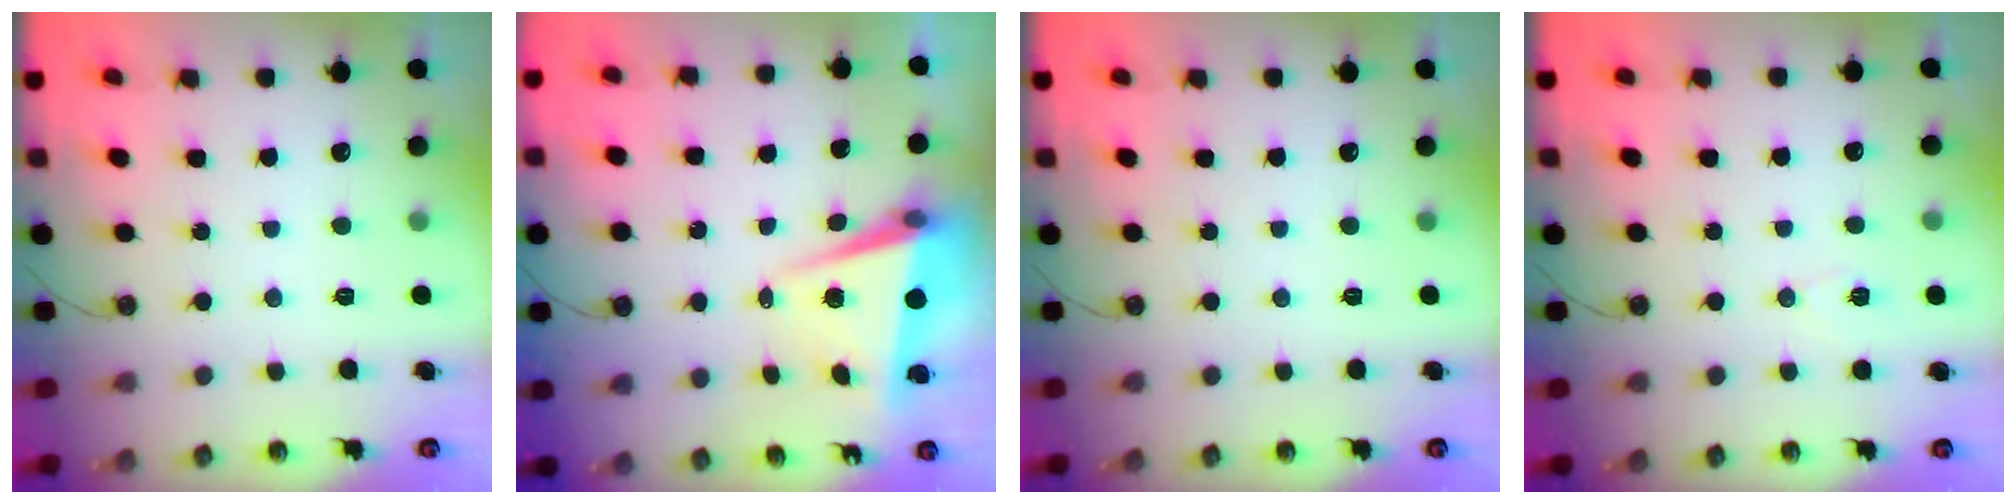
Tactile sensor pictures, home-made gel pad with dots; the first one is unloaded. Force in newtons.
{"total": 5.9, "press": 5.6, "slide": 2.0}
{"total": 0.0}
{"total": 6.0, "press": 5.9, "slide": 0.7}